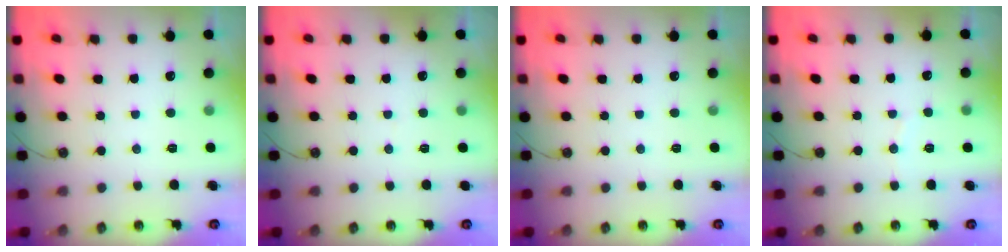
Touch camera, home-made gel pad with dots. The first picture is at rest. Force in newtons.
{"total": 1.4, "press": 1.4, "slide": 0.1}
{"total": 0.0}
{"total": 3.0, "press": 3.0, "slide": 0.4}